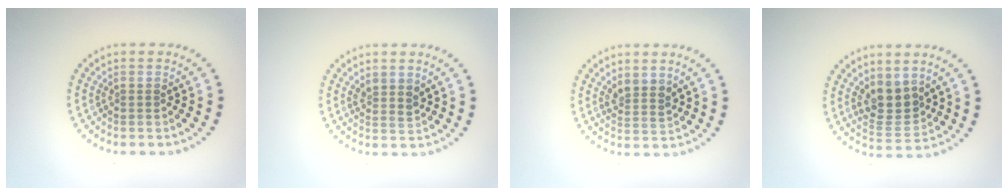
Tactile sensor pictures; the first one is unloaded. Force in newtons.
{"total": 1.4, "press": 1.2, "slide": 0.8}
{"total": 2.0, "press": 1.6, "slide": 1.1}
{"total": 3.5, "press": 3.2, "slide": 1.5}